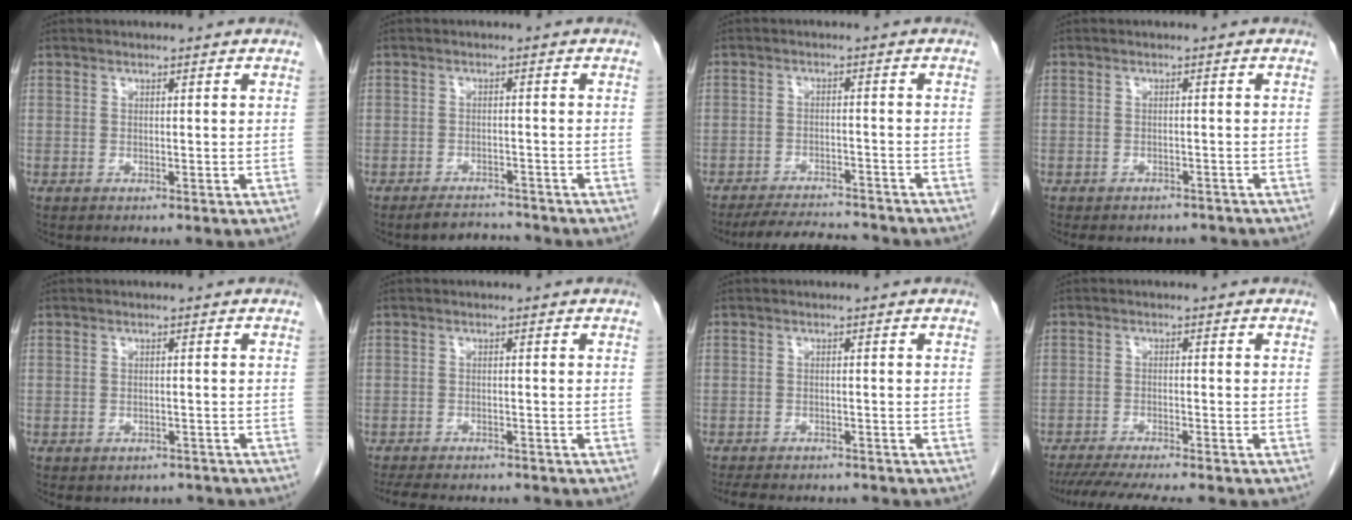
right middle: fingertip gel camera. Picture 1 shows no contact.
{"total": 3.0, "force": [-3.0, 0.5, -0.1], "torque": [0.003, -0.009, -0.046]}
{"total": 8.9, "force": [-8.4, 1.3, 2.4], "torque": [-0.035, -0.004, -0.125]}
{"total": 7.0, "force": [-6.2, 2.9, 1.5], "torque": [-0.018, 0.004, -0.071]}
{"total": 4.5, "force": [-3.8, 2.4, 0.4], "torque": [0.005, 0.013, -0.044]}
{"total": 10.3, "force": [-9.3, 2.5, 3.7], "torque": [-0.066, -0.006, -0.126]}
{"total": 10.4, "force": [-9.4, 2.8, 3.6], "torque": [-0.067, -0.002, -0.125]}
{"total": 12.3, "force": [-10.8, 0.8, 5.7], "torque": [-0.077, -0.018, -0.157]}